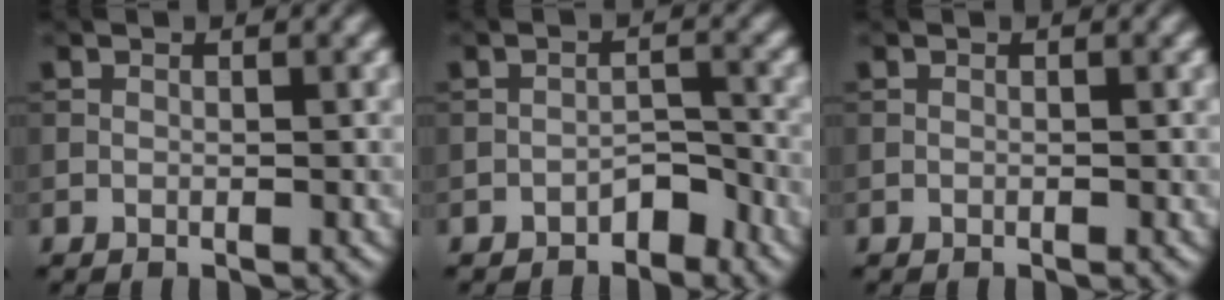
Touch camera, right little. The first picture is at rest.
{"total": 2.1, "force": [-1.7, 1.0, 0.9], "torque": [-0.009, 0.011, -0.028]}
{"total": 0.0}